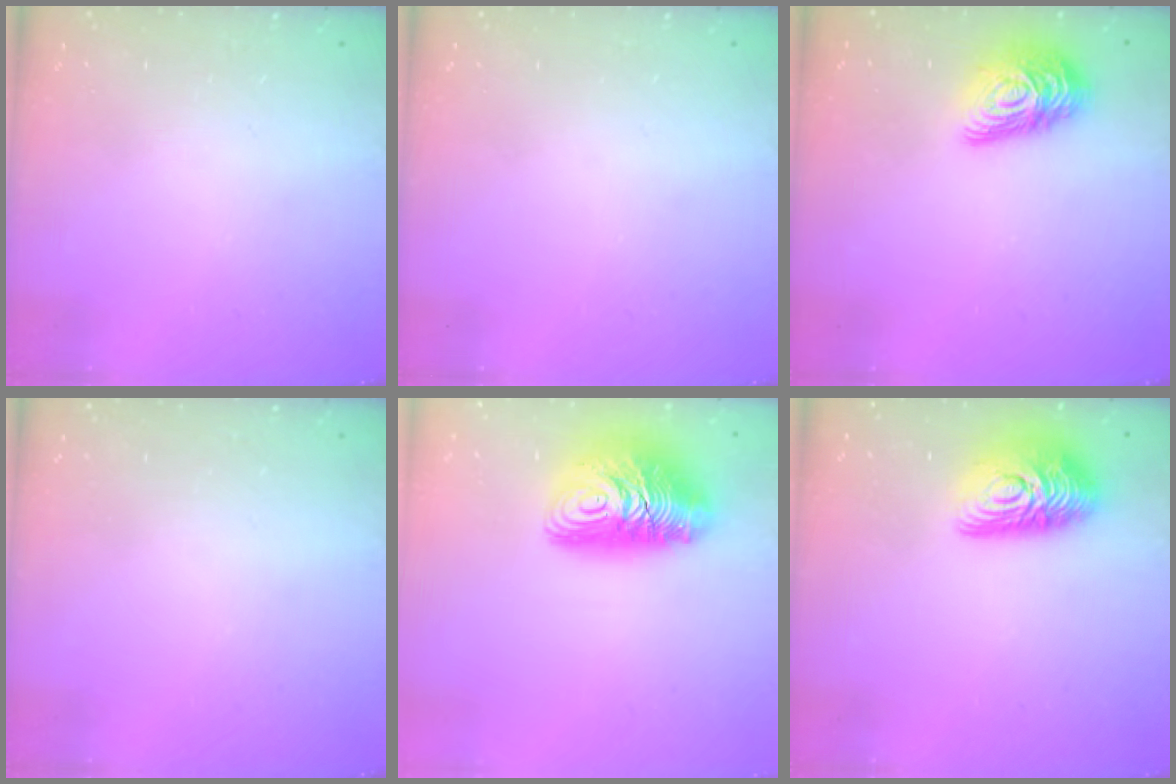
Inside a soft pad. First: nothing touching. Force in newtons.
{"total": 0.0}
{"total": 13.9, "press": 13.9, "slide": 0.7}
{"total": 0.0}
{"total": 14.7, "press": 14.6, "slide": 1.1}
{"total": 13.8, "press": 13.8, "slide": 0.8}